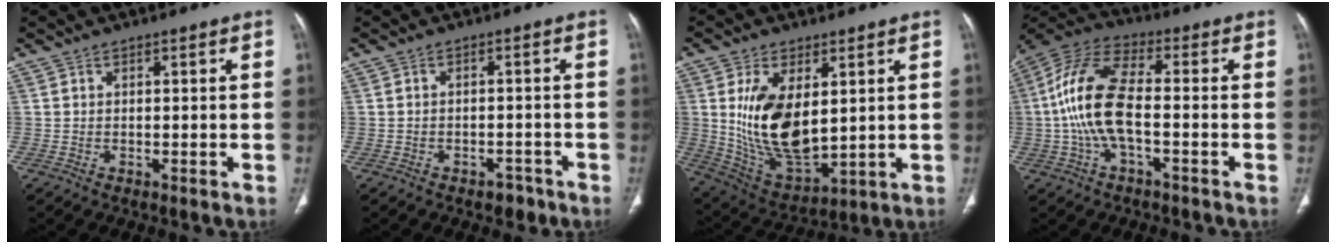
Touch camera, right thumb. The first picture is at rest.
{"total": 3.0, "force": [-2.1, 1.8, 1.2], "torque": [-0.008, 0.013, -0.022]}
{"total": 16.4, "force": [2.8, 8.7, 13.6], "torque": [-0.240, -0.024, 0.075]}
{"total": 13.7, "force": [-1.7, 5.8, 12.3], "torque": [-0.269, 0.038, -0.037]}